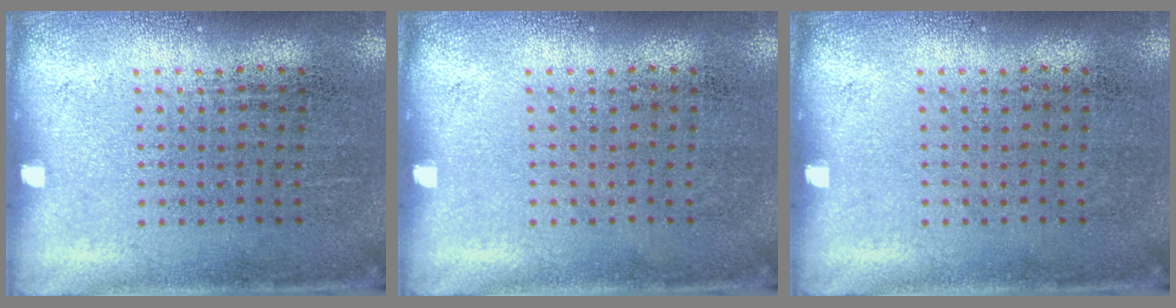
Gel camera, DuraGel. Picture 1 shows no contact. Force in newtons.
{"total": 0.0}
{"total": 0.0}